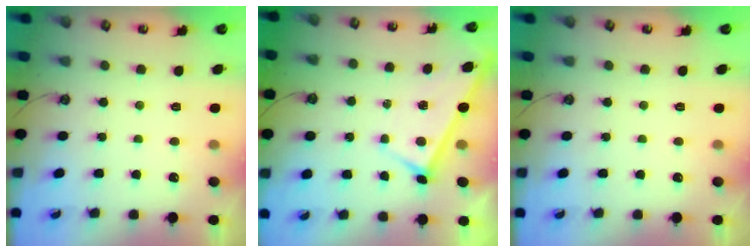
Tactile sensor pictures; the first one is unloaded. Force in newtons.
{"total": 2.9, "press": 2.9, "slide": 0.3}
{"total": 0.0}